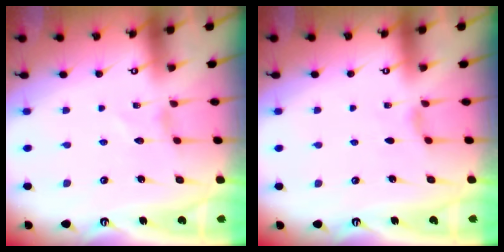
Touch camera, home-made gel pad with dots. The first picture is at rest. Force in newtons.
{"total": 2.4, "press": 2.3, "slide": 0.5}